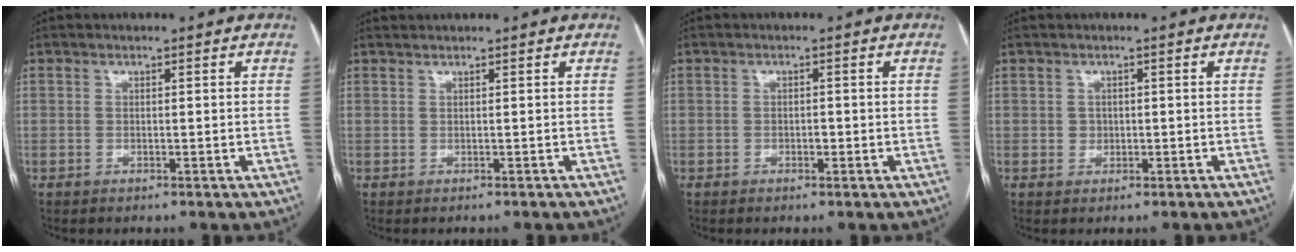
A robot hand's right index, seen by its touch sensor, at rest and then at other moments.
{"total": 0.0}
{"total": 1.0, "force": [-0.4, 0.6, 0.7], "torque": [-0.010, 0.002, -0.008]}
{"total": 1.2, "force": [-0.1, 1.1, 0.3], "torque": [-0.005, 0.003, 0.002]}